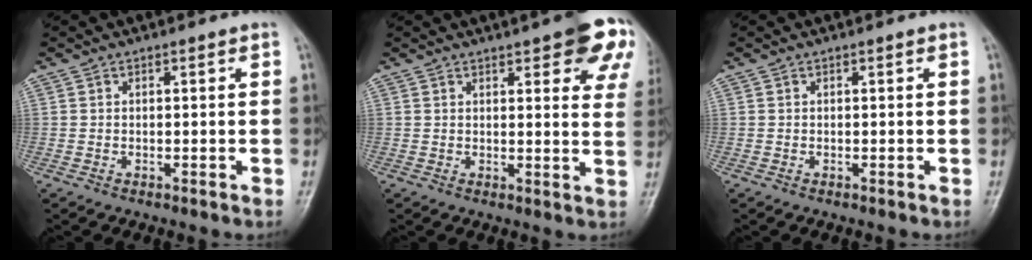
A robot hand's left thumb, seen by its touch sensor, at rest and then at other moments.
{"total": 15.4, "force": [8.5, 4.8, 11.9], "torque": [-0.122, -0.024, 0.094]}
{"total": 0.0}